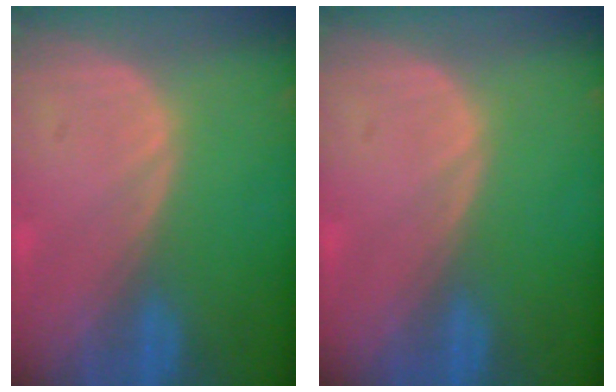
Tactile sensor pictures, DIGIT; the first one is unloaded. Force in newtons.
{"total": 0.0}